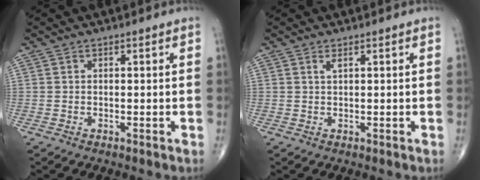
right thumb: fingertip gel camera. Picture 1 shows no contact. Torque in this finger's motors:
{"motor_torque": [-0.16, -0.01, 0.06, -0.02, -0.01]}